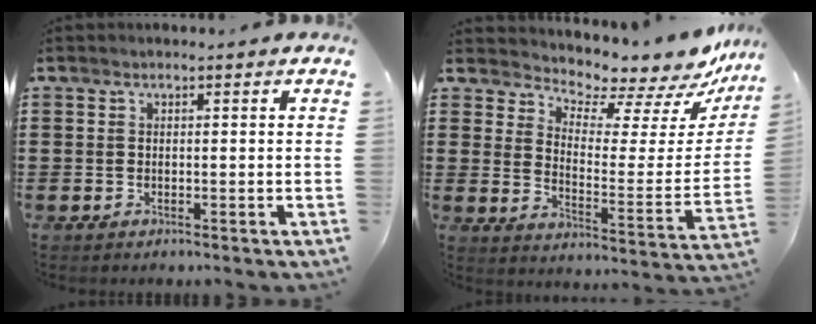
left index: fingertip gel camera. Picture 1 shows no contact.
{"total": 5.1, "force": [4.8, 1.0, 1.2], "torque": [-0.036, -0.054, 0.076]}